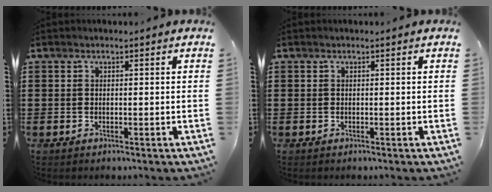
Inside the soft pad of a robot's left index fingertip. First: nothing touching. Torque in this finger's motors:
{"motor_torque": [-0.01, 0.00, 0.02, 0.00]}